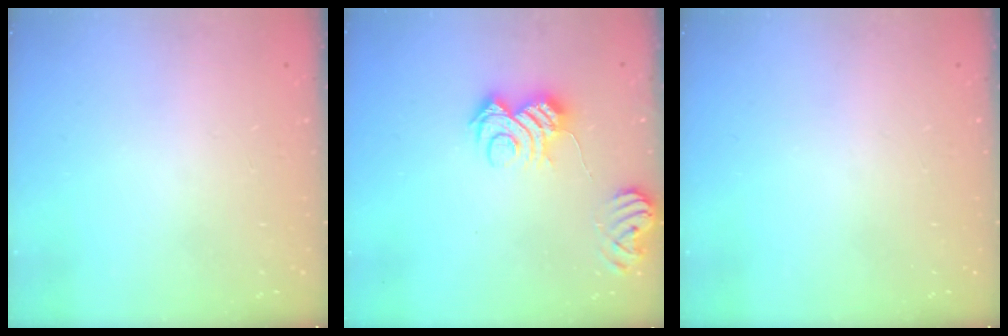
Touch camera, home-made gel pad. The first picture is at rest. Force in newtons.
{"total": 9.9, "press": 9.8, "slide": 1.0}
{"total": 0.0}